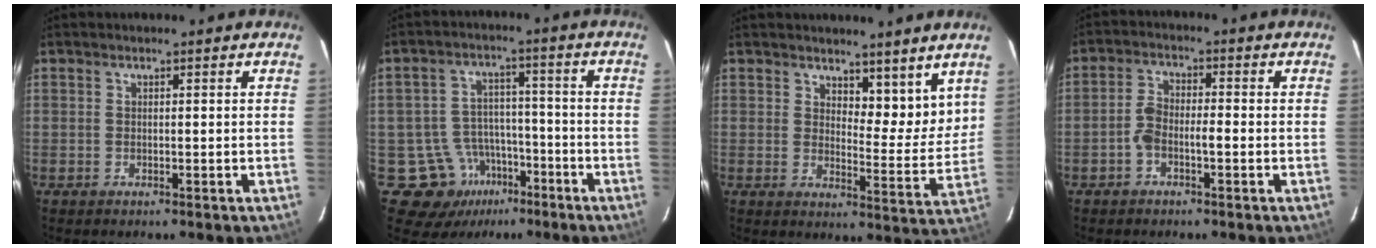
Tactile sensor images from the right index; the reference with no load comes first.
{"total": 11.1, "force": [-5.5, 9.3, 2.2], "torque": [-0.043, 0.041, -0.072]}
{"total": 8.0, "force": [6.1, 3.5, 3.7], "torque": [-0.031, -0.014, 0.090]}
{"total": 4.3, "force": [-1.5, 1.7, 3.7], "torque": [-0.076, 0.022, -0.028]}